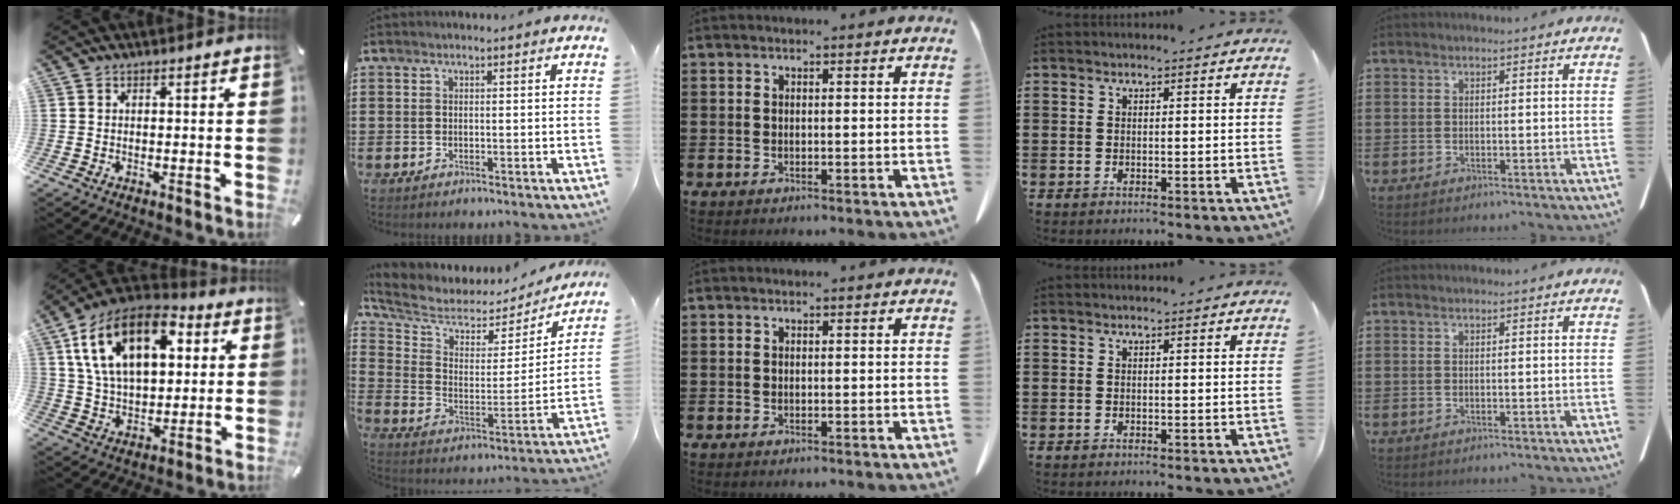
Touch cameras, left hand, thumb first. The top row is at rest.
{"thumb": {"total": 20.5, "force": [8.1, 12.5, 14.1], "torque": [-0.273, -0.014, 0.137]}, "index": {"total": 5.4, "force": [4.3, 2.9, 1.7], "torque": [-0.066, -0.031, 0.069]}}